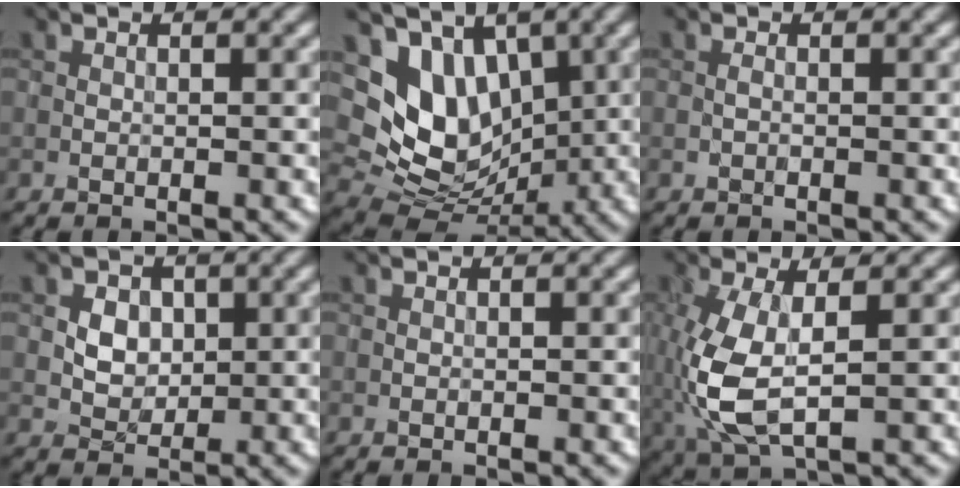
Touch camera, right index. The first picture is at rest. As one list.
[{"total": 7.3, "force": [2.0, 5.6, 4.1], "torque": [-0.075, -0.017, 0.037]}, {"total": 0.0}, {"total": 2.5, "force": [0.9, 2.0, 1.1], "torque": [-0.020, 0.006, 0.015]}, {"total": 0.0}, {"total": 5.9, "force": [-0.6, 2.6, 5.2], "torque": [-0.142, -0.007, -0.005]}]